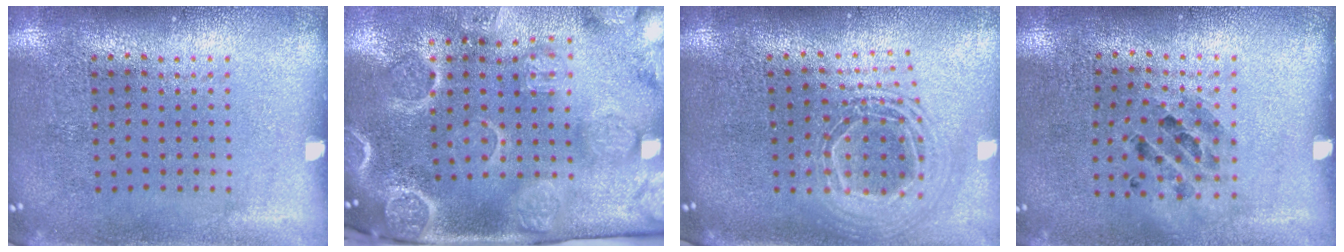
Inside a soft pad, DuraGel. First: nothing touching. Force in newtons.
{"total": 4.3, "press": 3.4, "slide": 2.6}
{"total": 2.0, "press": 1.6, "slide": 1.2}
{"total": 0.8, "press": 0.8, "slide": 0.0}